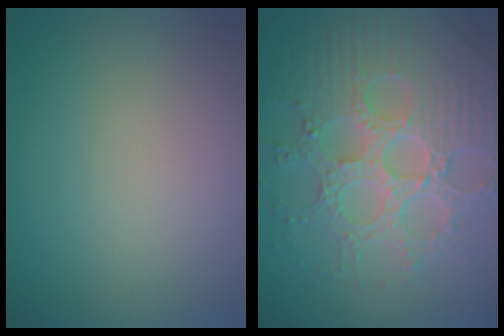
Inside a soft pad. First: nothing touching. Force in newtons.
{"total": 8.3, "press": 6.0, "slide": 5.6}